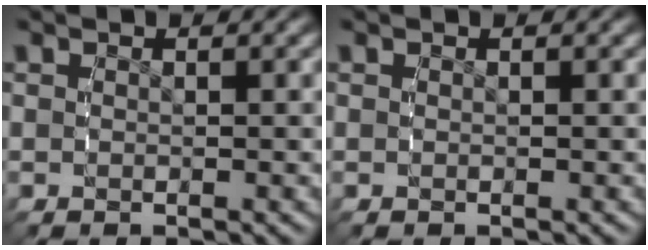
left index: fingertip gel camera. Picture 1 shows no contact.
{"total": 0.0}